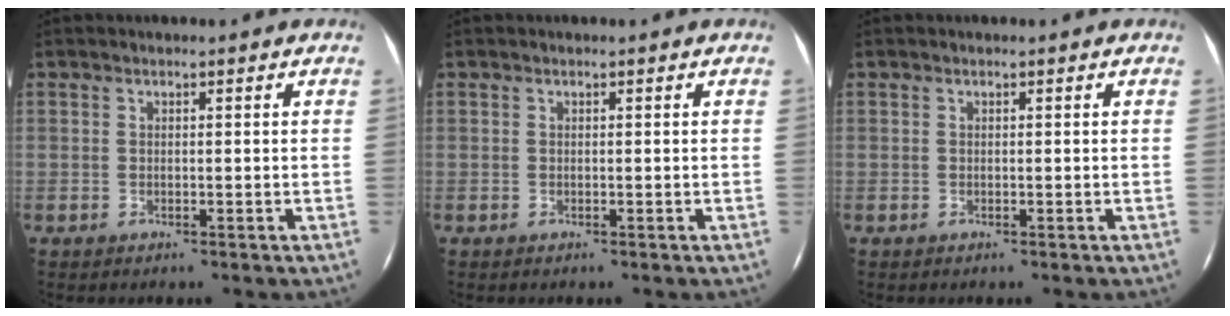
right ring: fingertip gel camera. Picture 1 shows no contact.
{"total": 0.0}
{"total": 0.0}